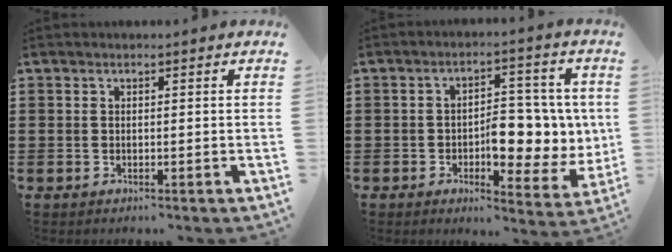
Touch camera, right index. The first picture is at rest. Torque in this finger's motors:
{"motor_torque": [1.80, -0.34, 0.74, 0.16]}